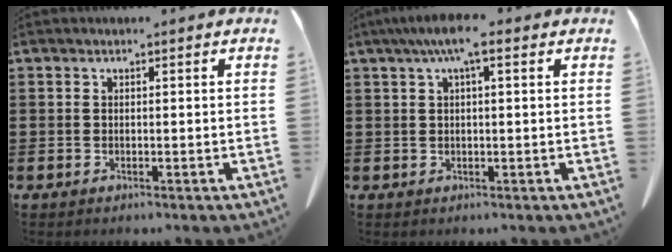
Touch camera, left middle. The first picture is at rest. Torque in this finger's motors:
{"motor_torque": [0.16, -0.15, 0.04, 0.00]}